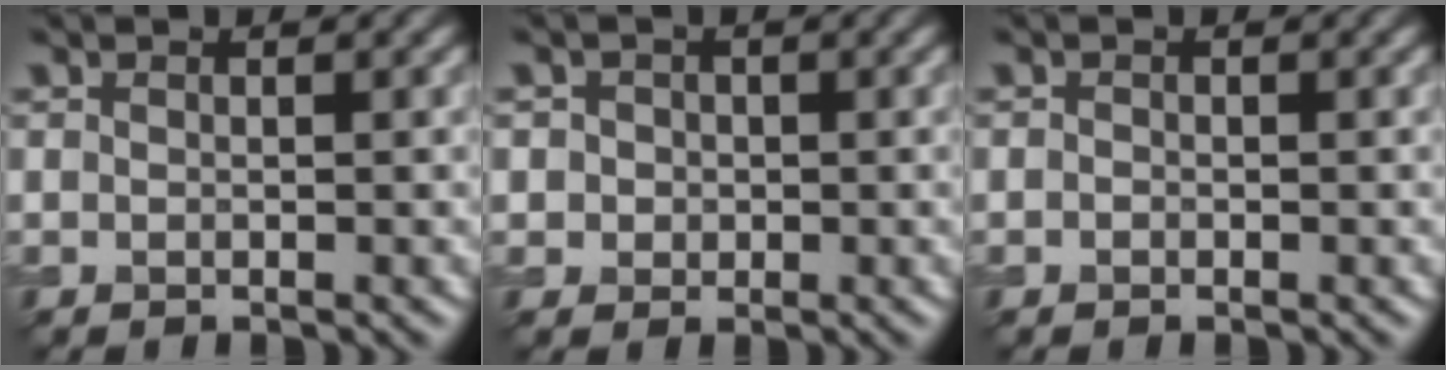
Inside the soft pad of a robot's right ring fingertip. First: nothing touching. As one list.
[{"total": 2.6, "force": [0.8, 2.3, 0.7], "torque": [0.008, 0.017, -0.004]}, {"total": 0.0}]